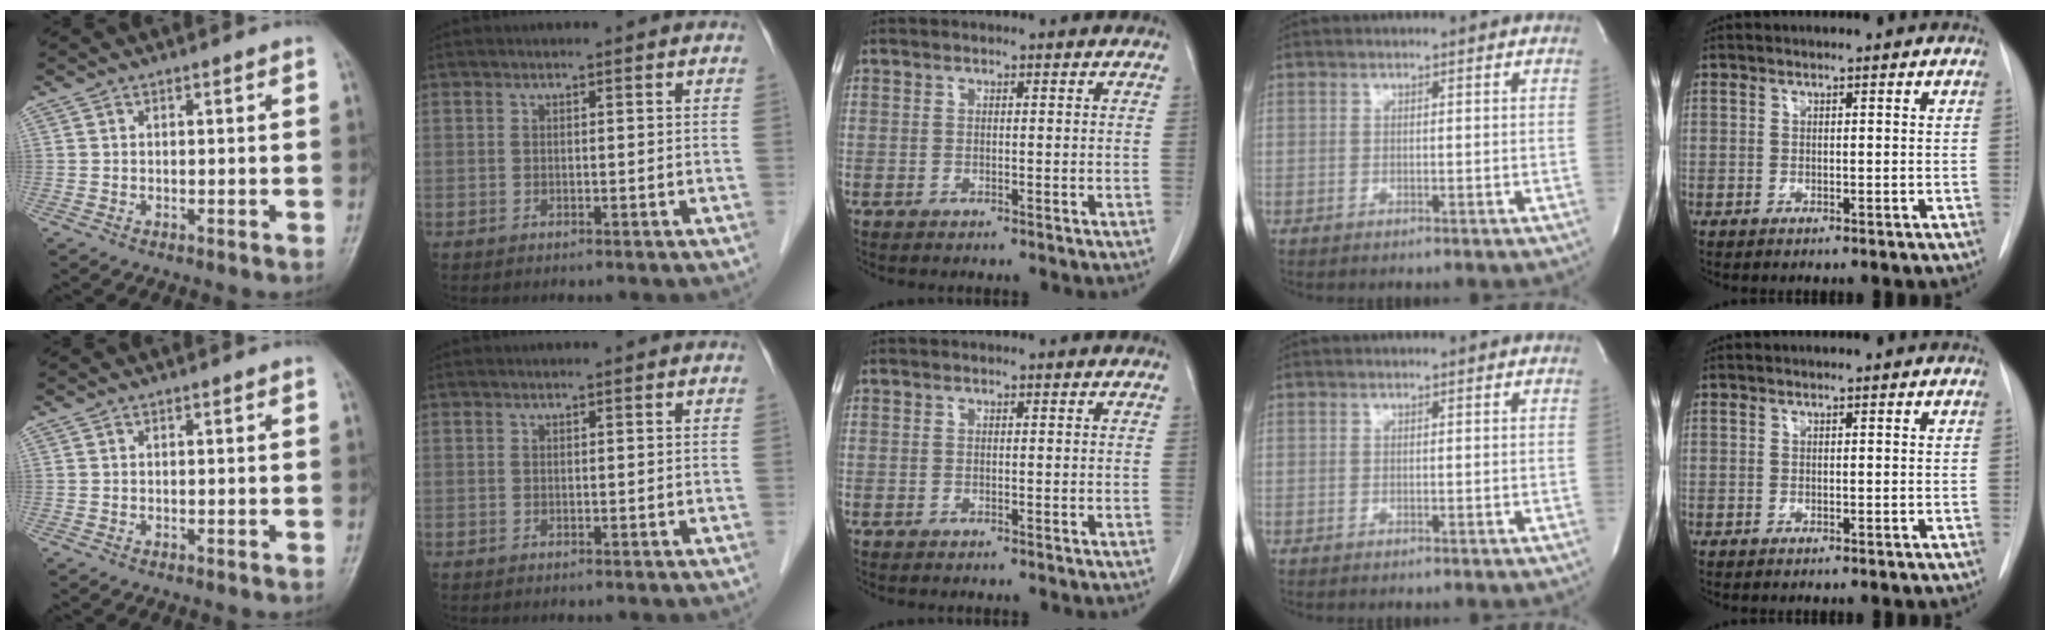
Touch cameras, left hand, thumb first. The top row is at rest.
{}